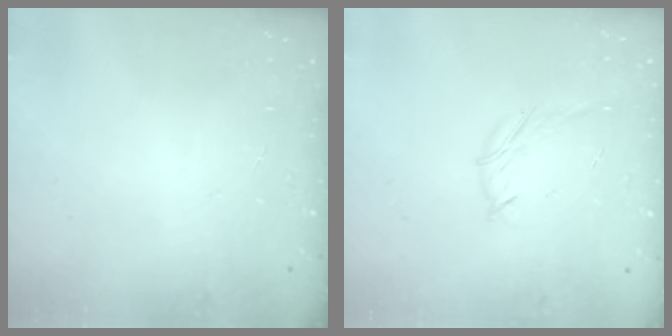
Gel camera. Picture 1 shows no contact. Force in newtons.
{"total": 3.9, "press": 3.8, "slide": 0.8}